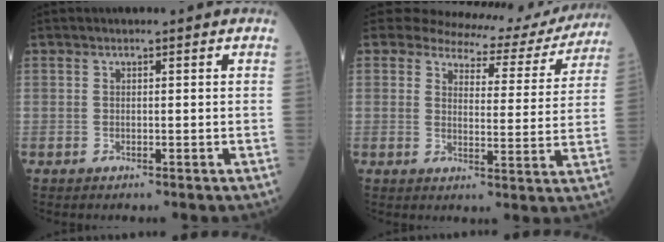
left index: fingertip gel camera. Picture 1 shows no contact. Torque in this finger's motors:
{"motor_torque": [0.99, -1.15, 0.04, -0.01]}